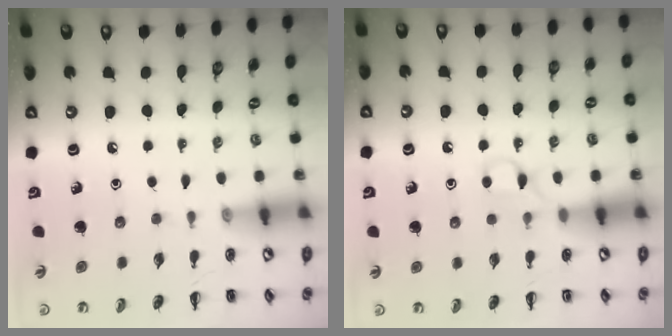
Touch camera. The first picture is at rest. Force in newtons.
{"total": 4.9, "press": 4.7, "slide": 1.5}